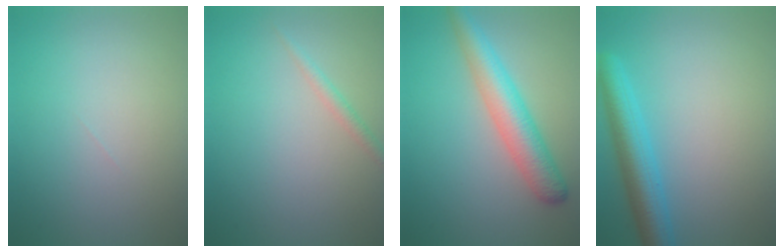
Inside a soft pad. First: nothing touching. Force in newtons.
{"total": 1.2, "press": 1.2, "slide": 0.1}
{"total": 5.0, "press": 5.0, "slide": 0.1}
{"total": 4.9, "press": 4.9, "slide": 0.3}